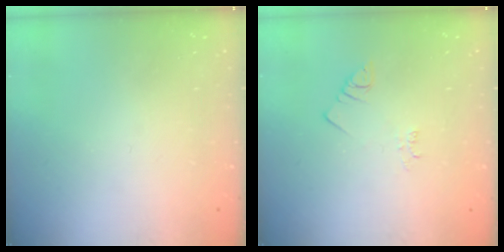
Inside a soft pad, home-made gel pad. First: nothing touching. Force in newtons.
{"total": 2.5, "press": 2.5, "slide": 0.5}